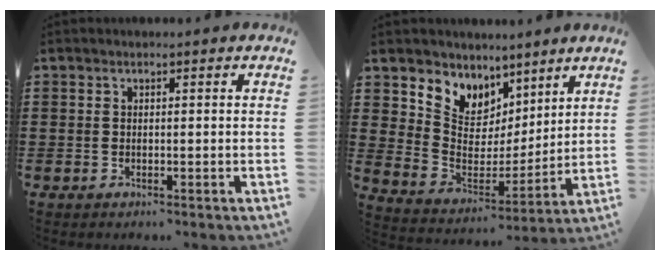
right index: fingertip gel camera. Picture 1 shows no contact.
{"total": 6.8, "force": [5.1, 4.4, -1.3], "torque": [-0.030, -0.060, 0.094]}